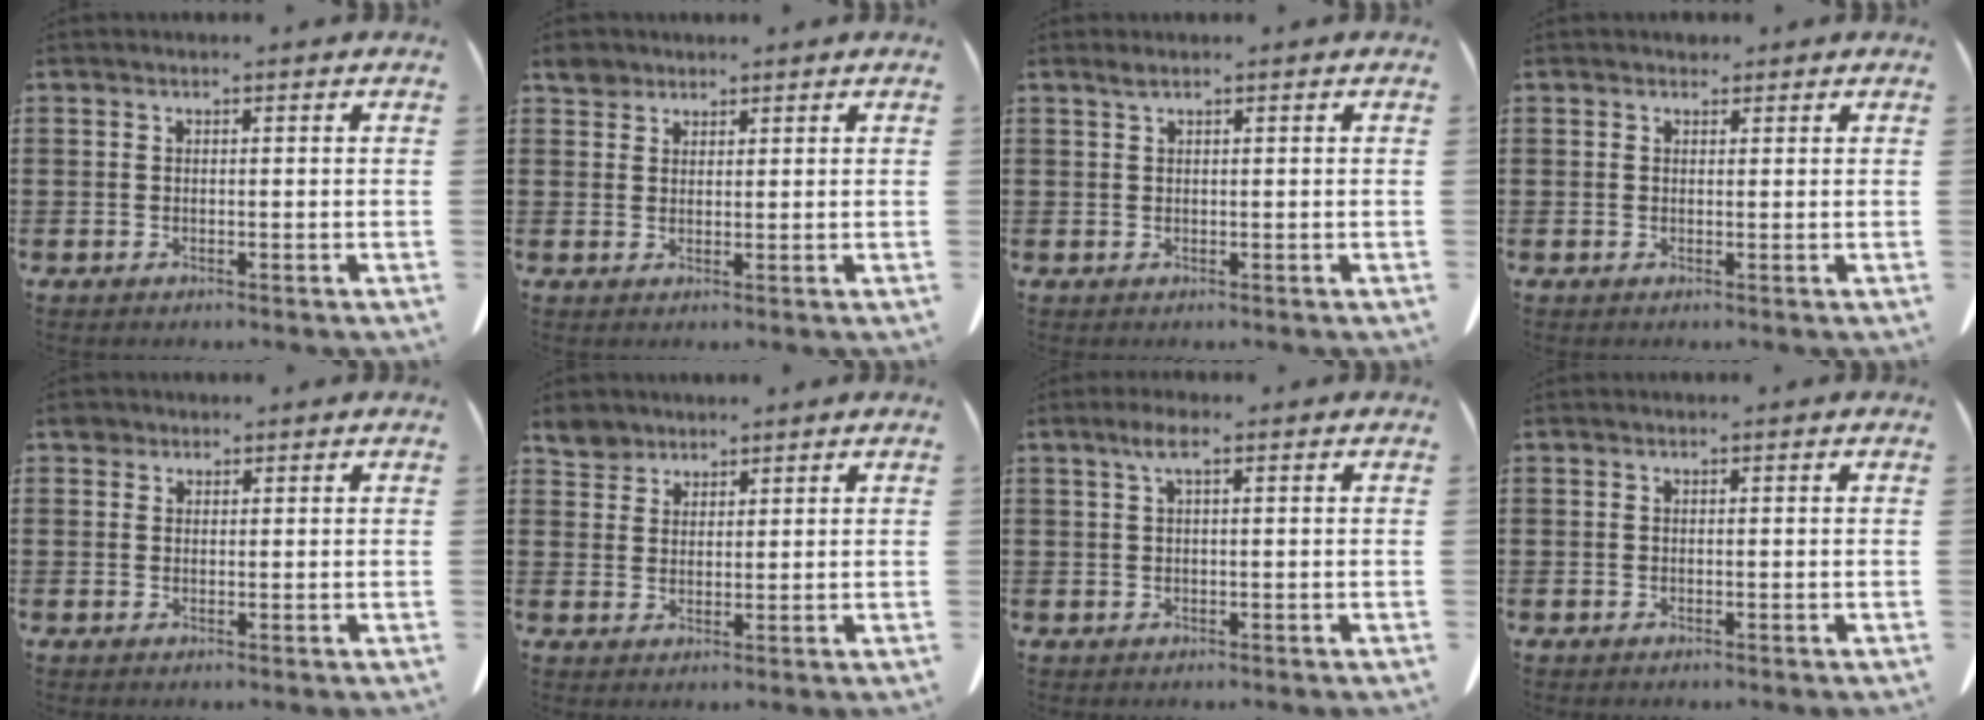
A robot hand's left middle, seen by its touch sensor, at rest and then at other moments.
{"total": 2.4, "force": [2.0, 1.2, 0.4], "torque": [-0.016, 0.004, 0.041]}
{"total": 0.9, "force": [0.6, 0.0, 0.7], "torque": [-0.016, -0.002, 0.012]}
{"total": 1.1, "force": [0.9, 0.6, 0.2], "torque": [0.002, -0.001, 0.017]}
{"total": 1.5, "force": [1.2, 0.9, 0.3], "torque": [-0.010, 0.002, 0.025]}
{"total": 3.7, "force": [3.2, 1.8, 0.6], "torque": [-0.025, 0.001, 0.062]}
{"total": 2.5, "force": [0.9, 0.5, 2.3], "torque": [-0.047, 0.004, 0.014]}
{"total": 0.0}